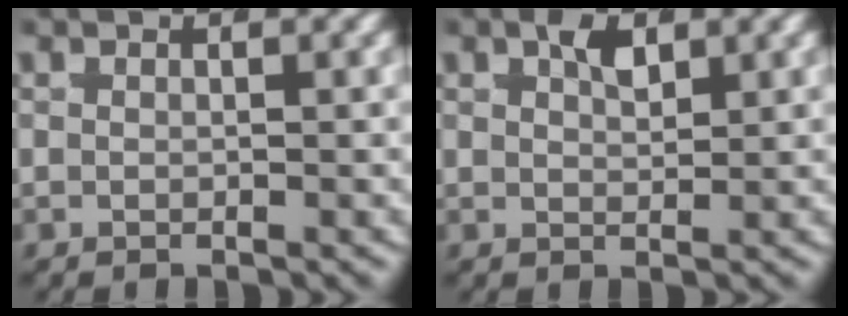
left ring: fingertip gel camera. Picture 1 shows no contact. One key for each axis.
{"total": 1.6, "fx": 0.8, "fy": 0.7, "fz": 1.2, "tx": -0.021, "ty": -0.008, "tz": 0.017}